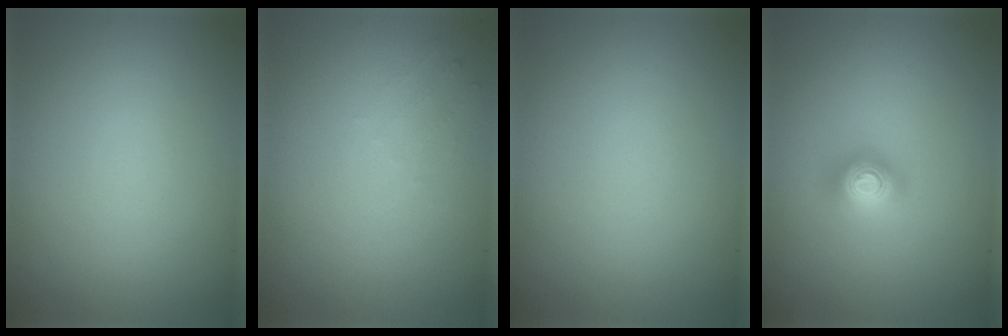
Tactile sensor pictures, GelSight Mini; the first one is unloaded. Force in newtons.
{"total": 0.8, "press": 0.8, "slide": 0.2}
{"total": 0.0}
{"total": 2.0, "press": 2.0, "slide": 0.2}